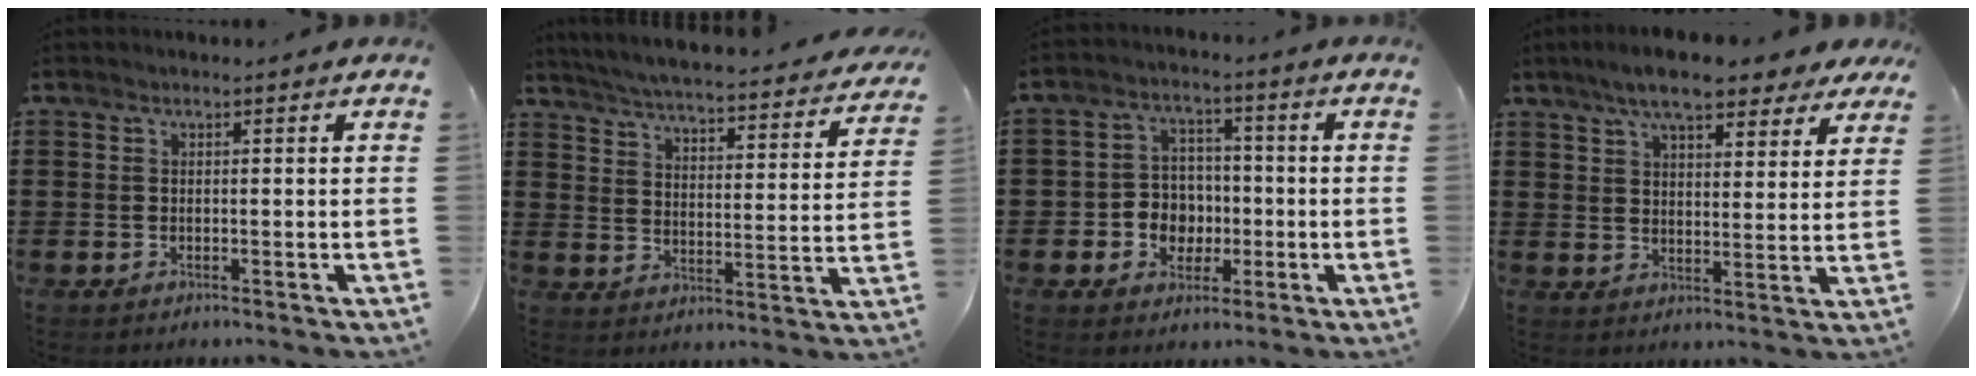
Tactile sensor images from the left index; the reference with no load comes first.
{"total": 4.6, "force": [4.4, -0.5, 1.2], "torque": [-0.047, -0.040, 0.070]}
{"total": 5.7, "force": [-1.2, 5.2, 1.8], "torque": [-0.043, 0.015, -0.023]}
{"total": 8.5, "force": [7.0, 1.7, 4.5], "torque": [-0.099, -0.011, 0.129]}